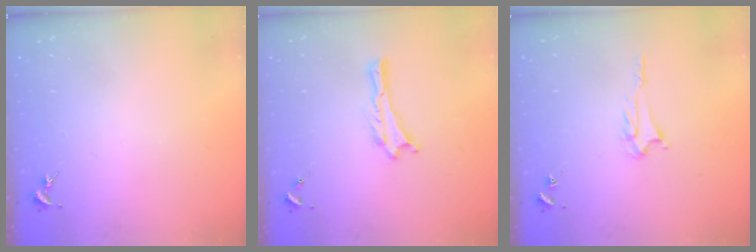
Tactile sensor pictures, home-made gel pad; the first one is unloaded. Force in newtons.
{"total": 0.0}
{"total": 3.0, "press": 3.0, "slide": 0.3}